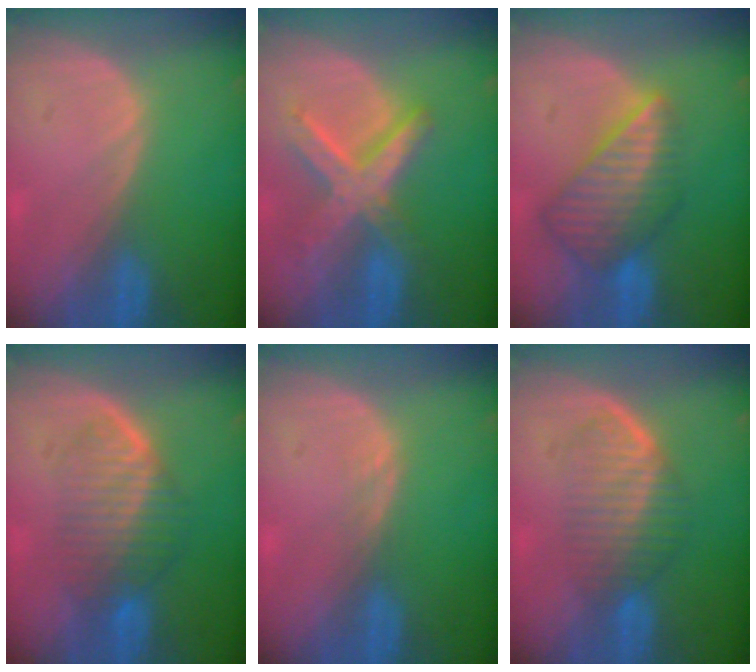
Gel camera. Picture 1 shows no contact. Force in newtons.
{"total": 8.5, "press": 7.3, "slide": 4.2}
{"total": 8.8, "press": 7.6, "slide": 4.4}
{"total": 6.7, "press": 6.5, "slide": 1.8}
{"total": 0.7, "press": 0.7, "slide": 0.1}
{"total": 5.9, "press": 5.8, "slide": 1.3}